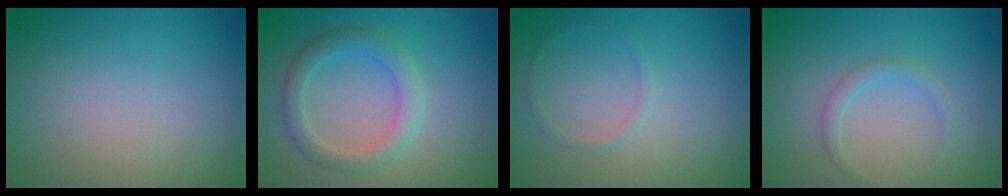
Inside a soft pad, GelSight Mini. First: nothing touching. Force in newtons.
{"total": 3.2, "press": 3.2, "slide": 0.4}
{"total": 0.8, "press": 0.8, "slide": 0.1}
{"total": 1.3, "press": 1.3, "slide": 0.0}